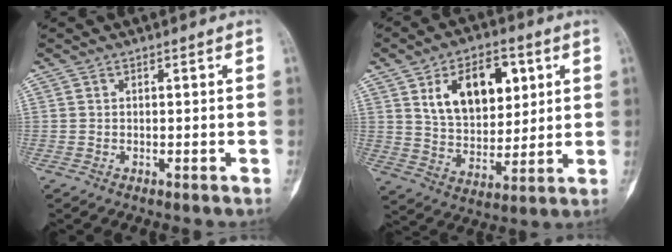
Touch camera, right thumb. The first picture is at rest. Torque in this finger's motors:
{"motor_torque": [-0.89, 1.93, 0.39, -0.15, 0.18]}